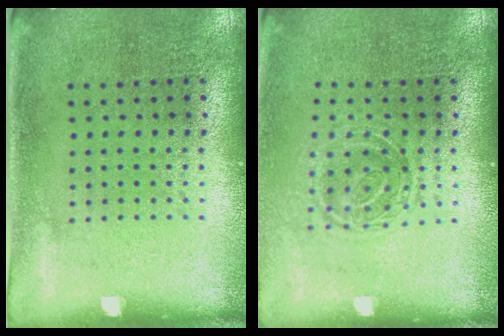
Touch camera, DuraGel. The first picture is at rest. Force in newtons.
{"total": 1.3, "press": 1.0, "slide": 0.8}